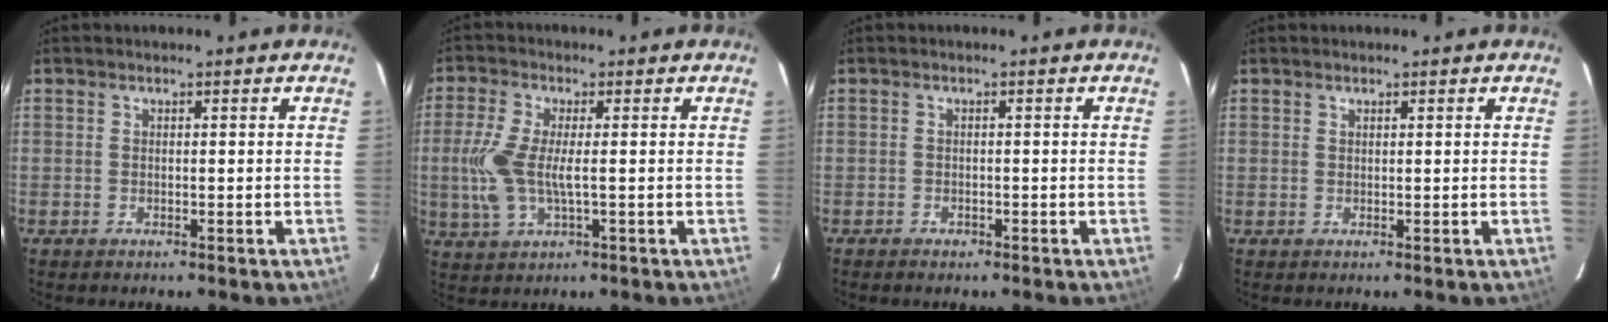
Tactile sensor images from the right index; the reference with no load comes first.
{"total": 8.5, "force": [-0.6, 3.2, 7.8], "torque": [-0.176, -0.003, -0.010]}
{"total": 1.3, "force": [-1.0, 0.9, 0.3], "torque": [-0.008, 0.001, -0.015]}
{"total": 0.8, "force": [0.4, 0.7, -0.1], "torque": [0.003, 0.004, 0.006]}